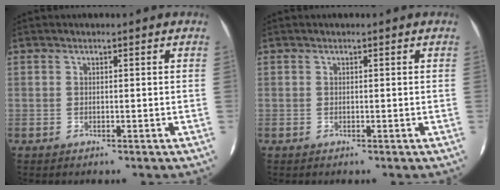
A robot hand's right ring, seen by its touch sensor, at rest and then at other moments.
{"total": 0.0}